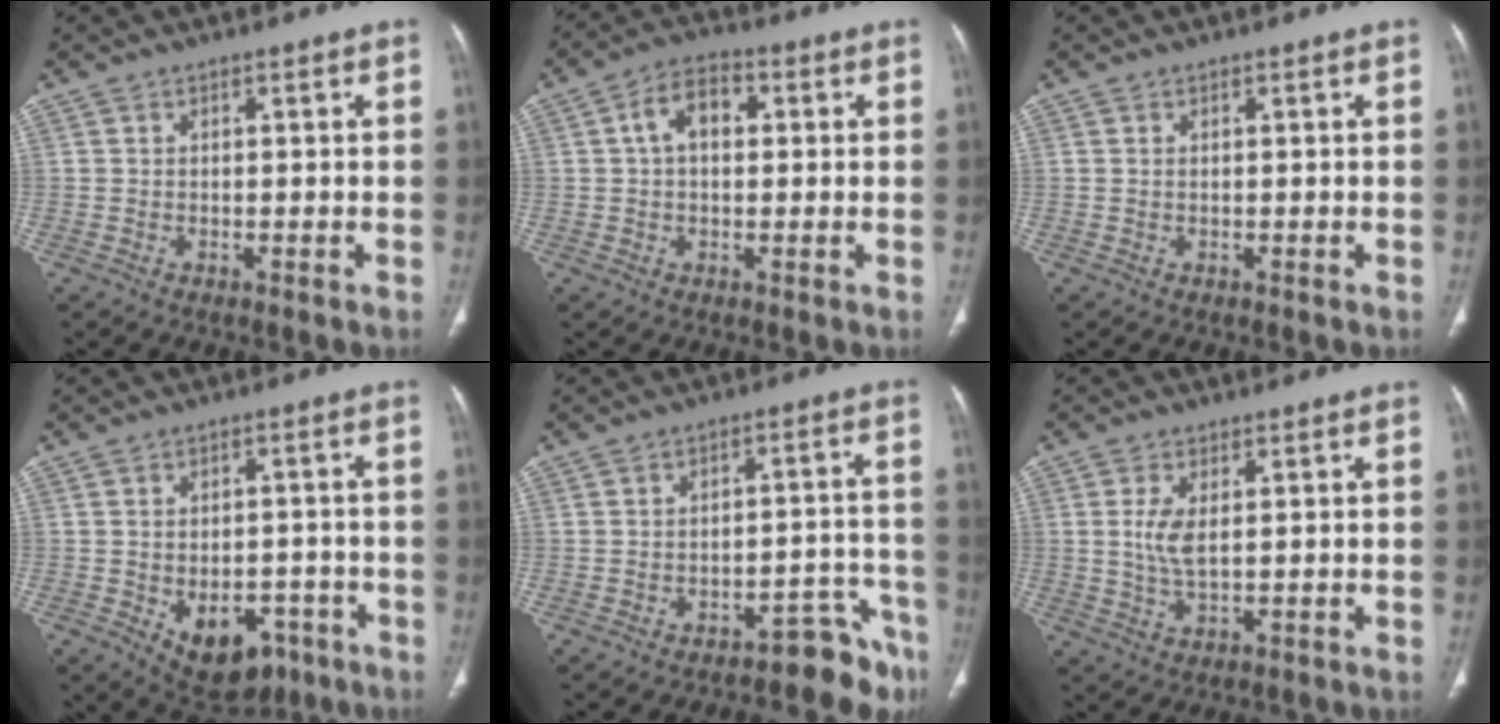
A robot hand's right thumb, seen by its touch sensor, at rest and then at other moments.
{"total": 7.2, "force": [1.3, 4.6, 5.4], "torque": [-0.085, 0.019, 0.015]}
{"total": 0.0}
{"total": 11.1, "force": [-4.9, 7.3, 6.8], "torque": [-0.071, 0.023, -0.055]}
{"total": 7.6, "force": [-6.6, 3.1, 2.1], "torque": [0.014, 0.096, -0.090]}
{"total": 4.8, "force": [0.8, 2.1, 4.3], "torque": [-0.096, -0.008, 0.020]}